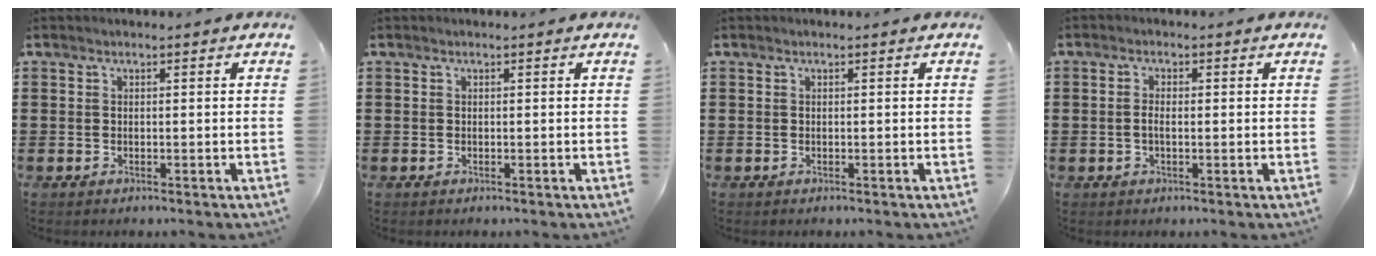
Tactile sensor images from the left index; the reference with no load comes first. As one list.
[{"total": 0.0}, {"total": 0.0}, {"total": 1.9, "force": [-0.1, 0.8, 1.7], "torque": [-0.040, -0.001, -0.006]}]